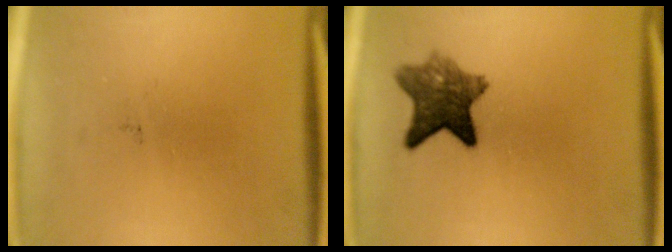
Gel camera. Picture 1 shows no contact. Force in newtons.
{"total": 7.5}